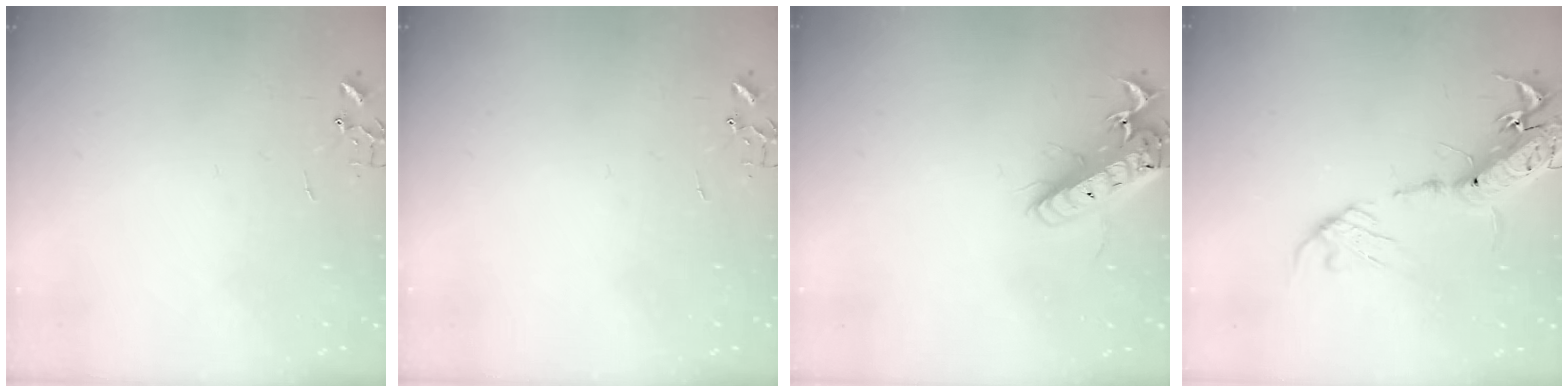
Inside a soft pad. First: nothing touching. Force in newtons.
{"total": 0.0}
{"total": 18.2, "press": 18.0, "slide": 3.0}
{"total": 19.6, "press": 19.1, "slide": 4.3}